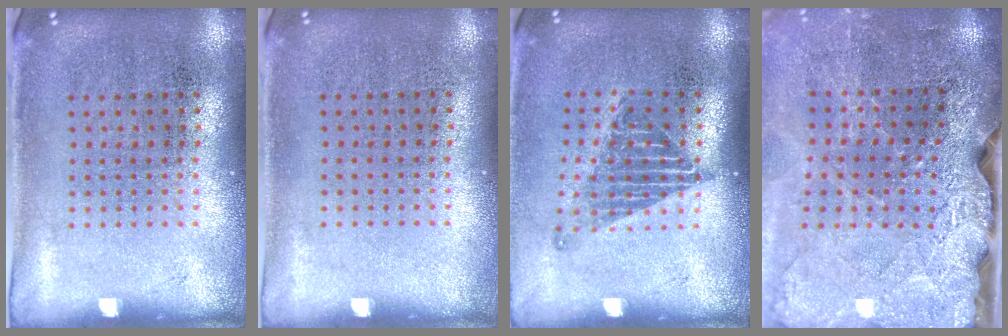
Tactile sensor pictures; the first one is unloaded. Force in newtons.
{"total": 0.0}
{"total": 1.3, "press": 1.1, "slide": 0.8}
{"total": 3.9, "press": 3.2, "slide": 2.2}